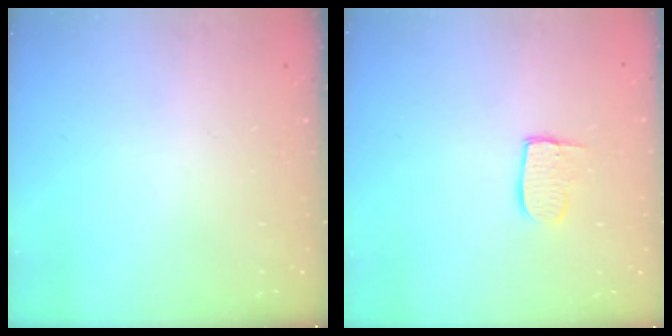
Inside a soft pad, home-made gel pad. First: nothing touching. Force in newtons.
{"total": 7.0, "press": 7.0, "slide": 0.3}